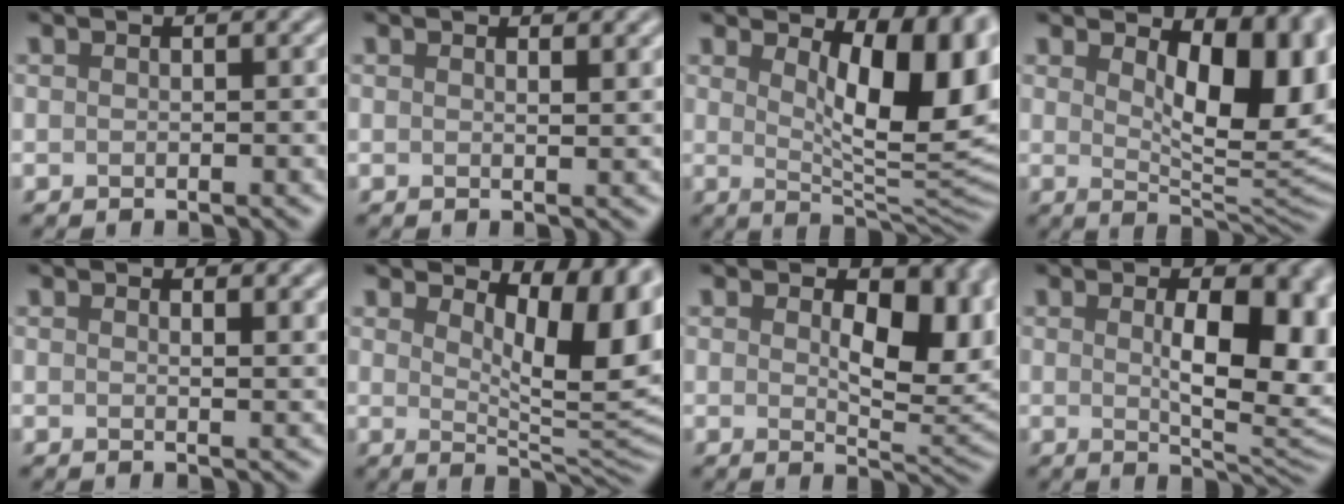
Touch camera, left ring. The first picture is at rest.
{"total": 1.0, "force": [0.8, 0.2, 0.5], "torque": [-0.003, -0.001, 0.012]}
{"total": 10.4, "force": [3.1, 3.7, 9.3], "torque": [-0.119, -0.009, 0.050]}
{"total": 9.3, "force": [2.6, 4.3, 7.8], "torque": [-0.106, -0.007, 0.041]}
{"total": 1.8, "force": [1.3, 0.6, 1.1], "torque": [-0.004, 0.000, 0.019]}
{"total": 8.7, "force": [3.4, 3.1, 7.4], "torque": [-0.104, -0.010, 0.056]}
{"total": 7.9, "force": [1.5, 4.2, 6.5], "torque": [-0.100, -0.010, 0.028]}
{"total": 9.0, "force": [1.0, 3.6, 8.2], "torque": [-0.110, -0.007, 0.023]}